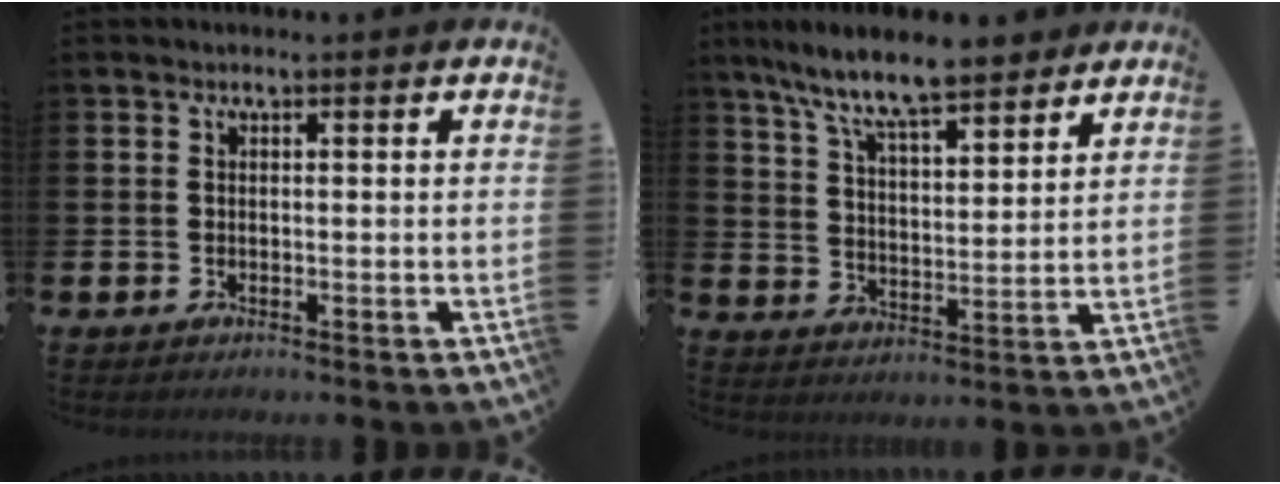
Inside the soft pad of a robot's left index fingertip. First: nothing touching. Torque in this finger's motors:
{"motor_torque": [0.90, -1.24, 1.05, 0.21]}